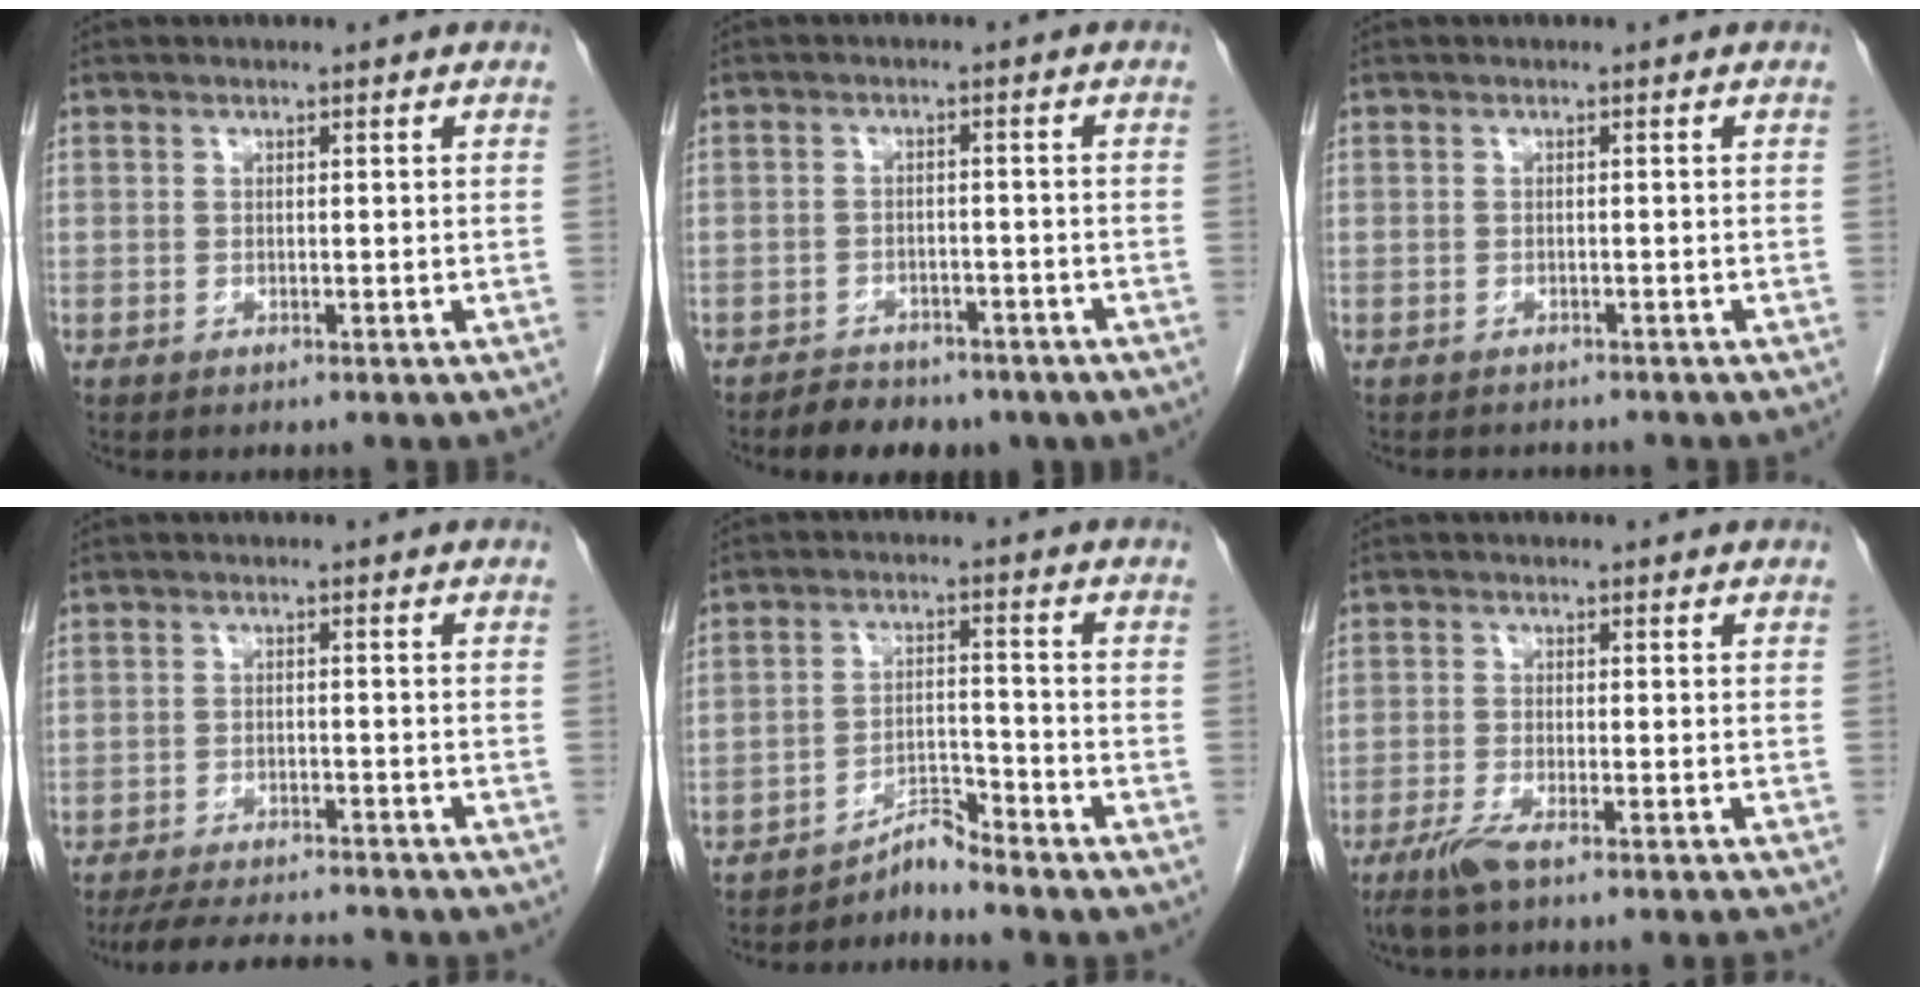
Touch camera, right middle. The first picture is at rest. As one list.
[{"total": 7.9, "force": [-6.1, 4.0, 3.1], "torque": [-0.044, 0.006, -0.075]}, {"total": 2.6, "force": [-2.4, 1.0, 0.3], "torque": [-0.005, -0.003, -0.031]}, {"total": 10.0, "force": [-9.4, 1.3, 3.3], "torque": [-0.052, -0.004, -0.138]}, {"total": 2.5, "force": [-2.5, -0.4, 0.4], "torque": [-0.001, -0.010, -0.045]}, {"total": 4.8, "force": [-3.7, -0.2, 3.0], "torque": [-0.054, -0.011, -0.069]}]